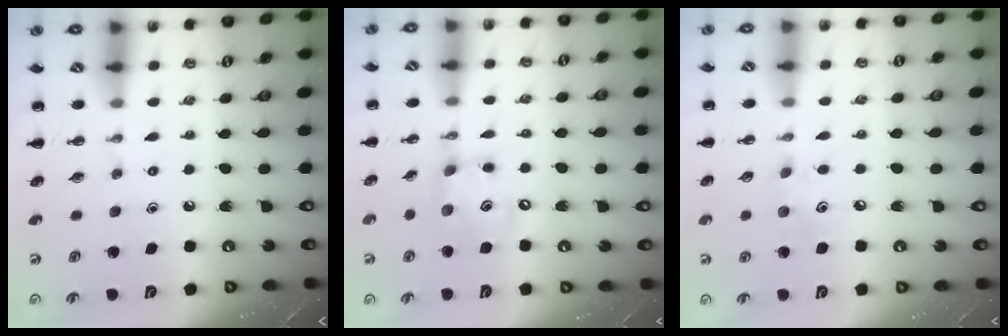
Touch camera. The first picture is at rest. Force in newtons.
{"total": 10.5, "press": 10.4, "slide": 1.6}
{"total": 5.2, "press": 5.1, "slide": 1.3}